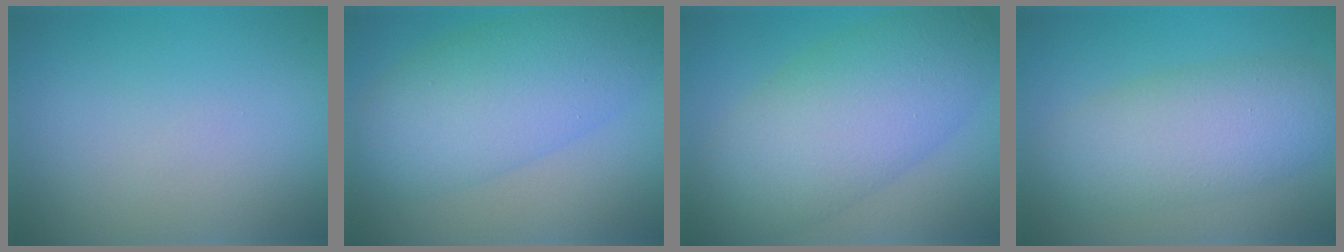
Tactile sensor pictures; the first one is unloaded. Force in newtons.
{"total": 8.3, "press": 8.3, "slide": 0.3}
{"total": 9.8, "press": 9.8, "slide": 0.4}
{"total": 6.4, "press": 6.4, "slide": 0.5}